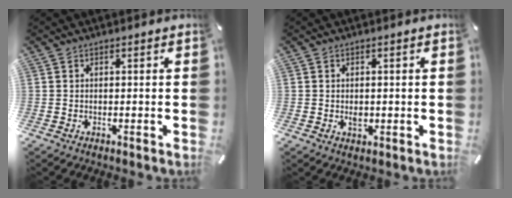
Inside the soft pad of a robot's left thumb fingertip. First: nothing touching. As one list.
[{"total": 1.7, "force": [-0.1, 1.3, 1.1], "torque": [-0.014, 0.000, -0.005]}]